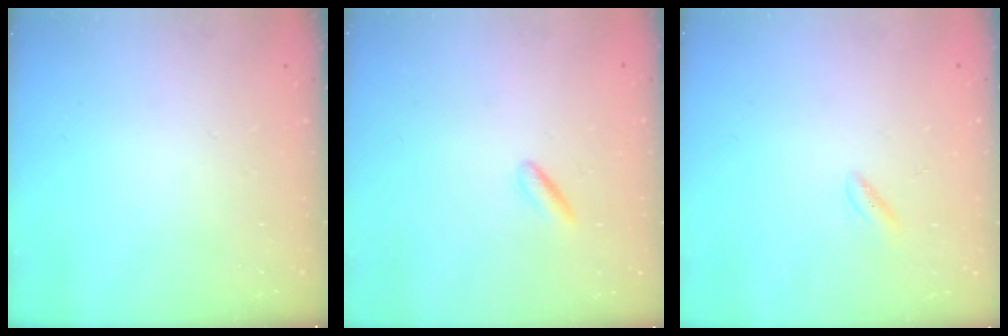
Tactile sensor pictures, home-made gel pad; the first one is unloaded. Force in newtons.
{"total": 1.2, "press": 1.1, "slide": 0.5}
{"total": 1.3, "press": 1.2, "slide": 0.6}